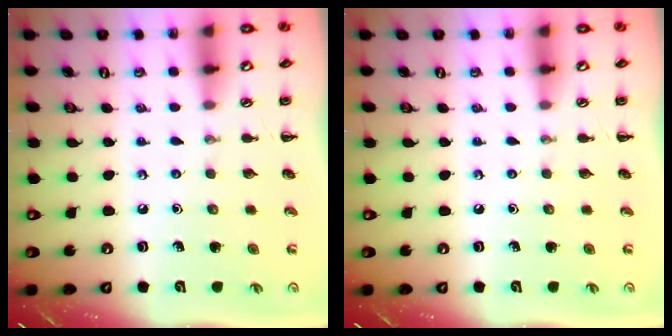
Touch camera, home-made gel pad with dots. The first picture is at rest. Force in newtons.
{"total": 0.0}